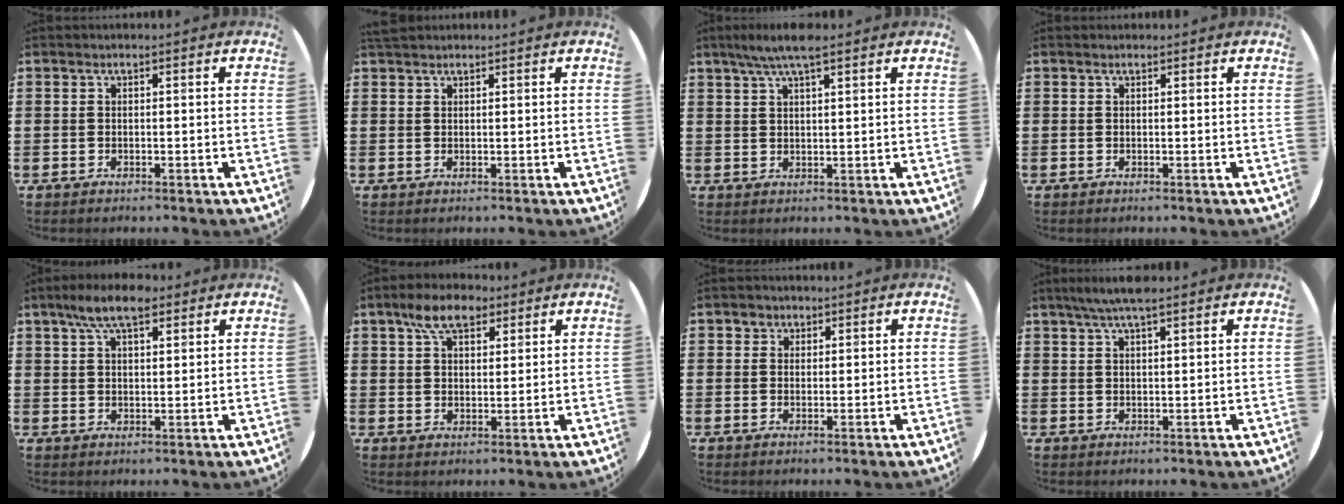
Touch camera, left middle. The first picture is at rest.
{"total": 0.9, "force": [0.9, 0.2, 0.0], "torque": [-0.002, 0.002, 0.018]}
{"total": 5.0, "force": [3.8, 0.7, 3.1], "torque": [-0.066, 0.003, 0.068]}
{"total": 0.0}
{"total": 6.5, "force": [4.7, 2.2, 3.9], "torque": [-0.078, 0.002, 0.082]}
{"total": 6.5, "force": [4.5, 3.4, 3.2], "torque": [-0.060, 0.003, 0.080]}
{"total": 1.6, "force": [1.2, 1.1, 0.0], "torque": [0.014, -0.002, 0.020]}
{"total": 3.9, "force": [3.2, 0.5, 2.2], "torque": [-0.049, 0.001, 0.056]}